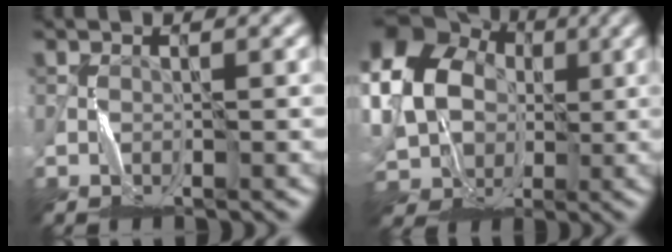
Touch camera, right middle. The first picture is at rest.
{"total": 15.0, "force": [2.8, 12.7, 7.5], "torque": [-0.200, 0.019, 0.039]}